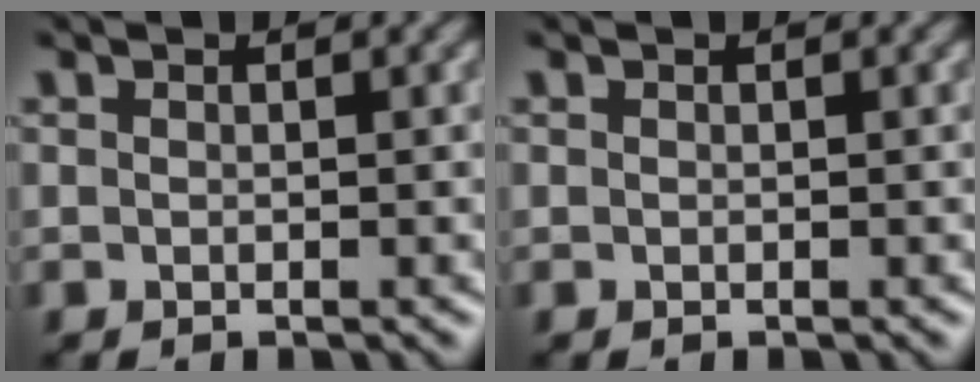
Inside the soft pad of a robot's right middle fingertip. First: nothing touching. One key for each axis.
{"total": 0.0}